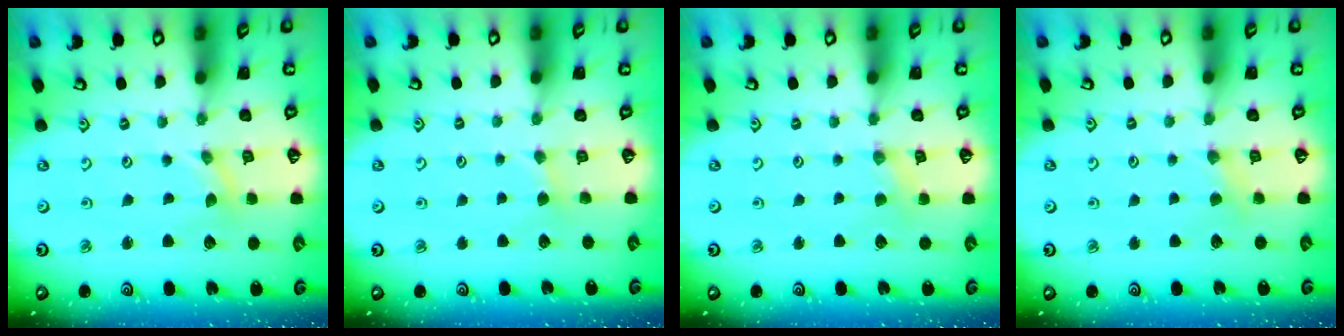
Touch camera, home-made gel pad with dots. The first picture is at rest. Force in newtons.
{"total": 1.6, "press": 1.5, "slide": 0.2}
{"total": 2.2, "press": 2.1, "slide": 0.4}
{"total": 2.3, "press": 2.2, "slide": 0.4}